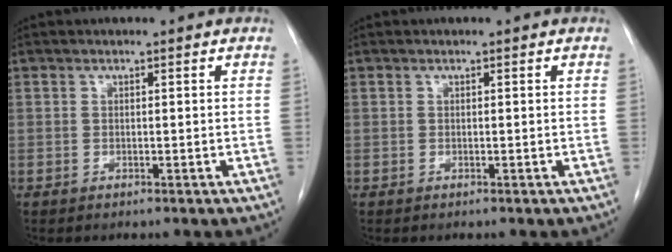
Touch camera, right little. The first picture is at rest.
{"total": 0.0}